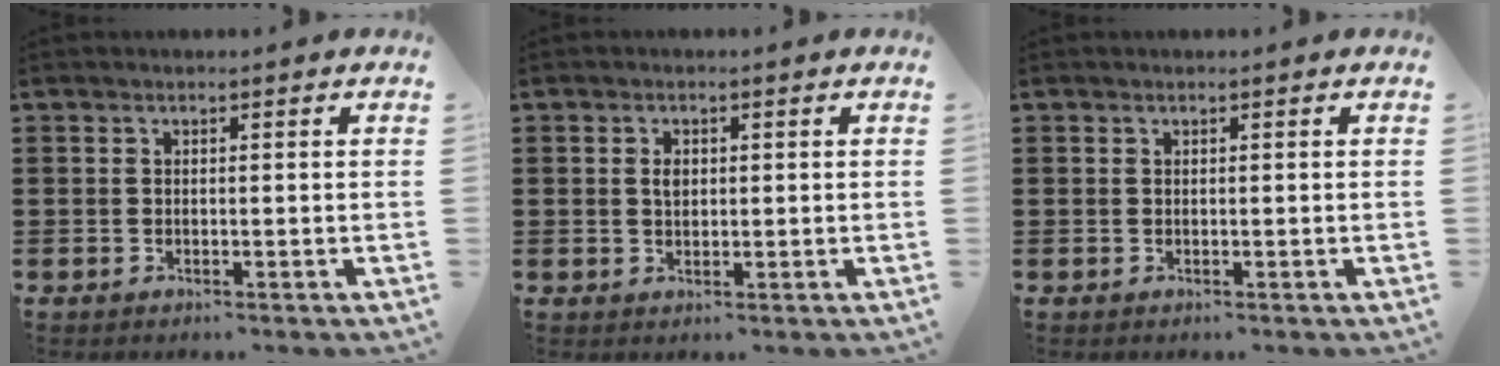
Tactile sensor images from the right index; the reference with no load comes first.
{"total": 1.8, "force": [0.3, 1.1, 1.4], "torque": [-0.030, 0.007, 0.004]}
{"total": 0.0}